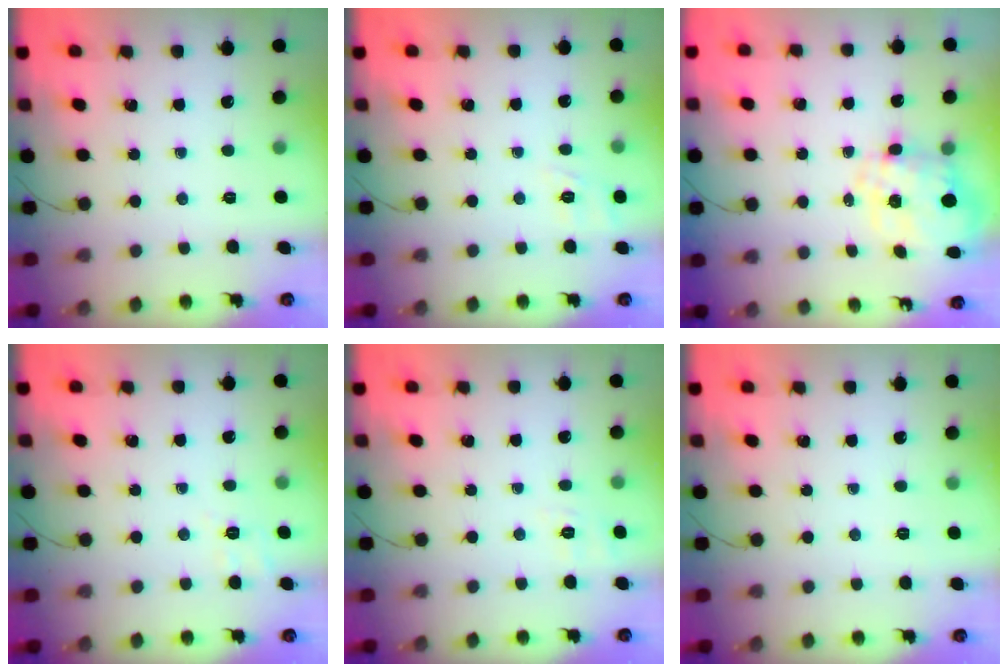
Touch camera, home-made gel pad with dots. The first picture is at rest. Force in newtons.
{"total": 3.0, "press": 2.4, "slide": 1.7}
{"total": 3.7, "press": 3.2, "slide": 1.9}
{"total": 3.5, "press": 3.0, "slide": 2.0}
{"total": 2.5, "press": 1.0, "slide": 2.3}
{"total": 5.6, "press": 5.5, "slide": 1.0}